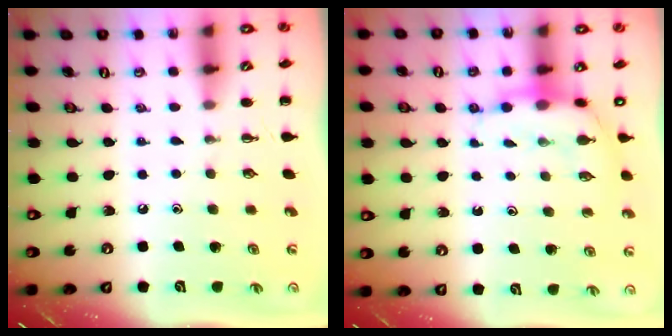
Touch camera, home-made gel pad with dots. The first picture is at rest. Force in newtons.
{"total": 7.9, "press": 7.8, "slide": 1.5}